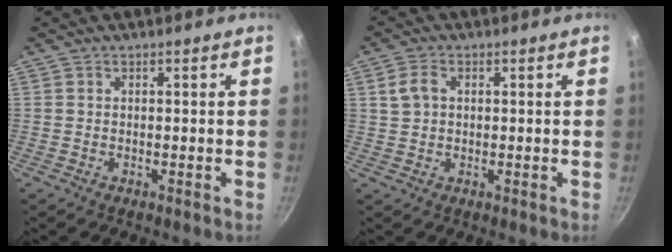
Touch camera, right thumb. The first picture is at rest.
{"total": 3.8, "force": [0.9, 2.7, 2.4], "torque": [-0.042, 0.006, 0.015]}